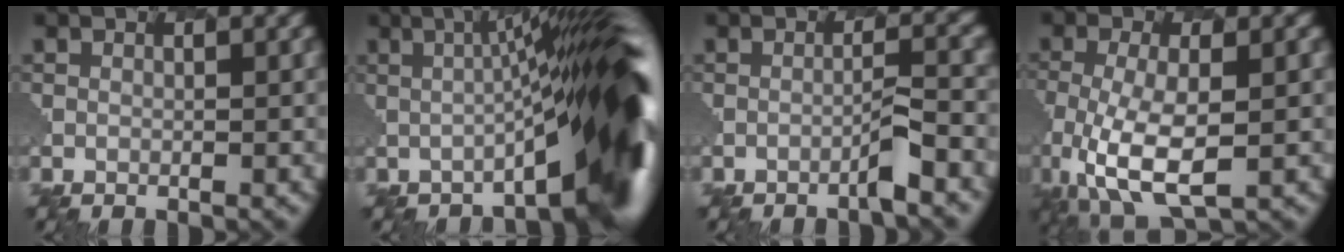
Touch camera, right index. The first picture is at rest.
{"total": 10.2, "force": [-0.6, 1.1, 10.1], "torque": [-0.102, 0.030, -0.039]}
{"total": 2.5, "force": [-1.3, -1.9, -0.9], "torque": [-0.009, 0.029, -0.049]}
{"total": 6.3, "force": [-2.6, 2.8, 5.0], "torque": [-0.133, -0.026, -0.059]}